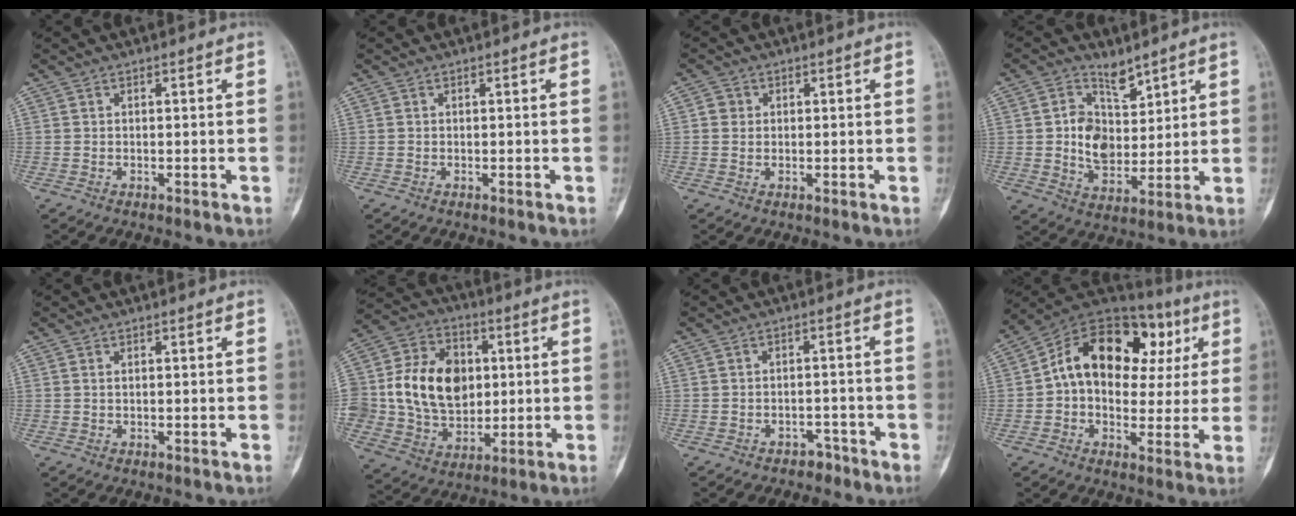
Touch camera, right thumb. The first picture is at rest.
{"total": 0.0}
{"total": 2.4, "force": [0.4, 2.2, 0.7], "torque": [0.004, 0.002, 0.005]}
{"total": 9.6, "force": [3.9, 6.7, 5.6], "torque": [-0.066, -0.028, 0.080]}
{"total": 0.5, "force": [0.2, 0.4, 0.3], "torque": [-0.002, 0.003, 0.003]}
{"total": 20.0, "force": [1.6, 15.4, 12.6], "torque": [-0.202, 0.014, 0.040]}
{"total": 3.0, "force": [-2.2, 2.0, 0.1], "torque": [0.007, 0.027, -0.030]}
{"total": 21.1, "force": [4.3, 14.0, 15.2], "torque": [-0.189, 0.041, 0.060]}